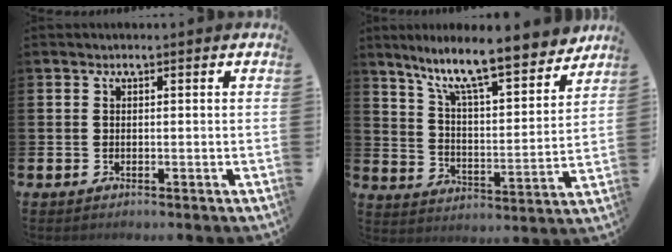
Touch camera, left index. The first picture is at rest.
{"total": 10.9, "force": [9.4, 1.4, 5.3], "torque": [-0.114, -0.069, 0.153]}